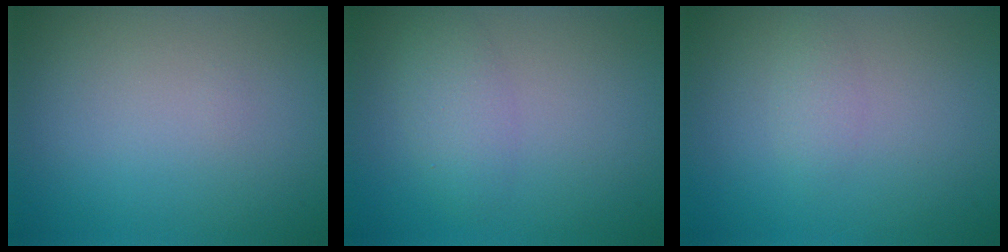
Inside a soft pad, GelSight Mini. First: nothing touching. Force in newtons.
{"total": 2.2, "press": 2.2, "slide": 0.1}
{"total": 1.2, "press": 1.2, "slide": 0.1}